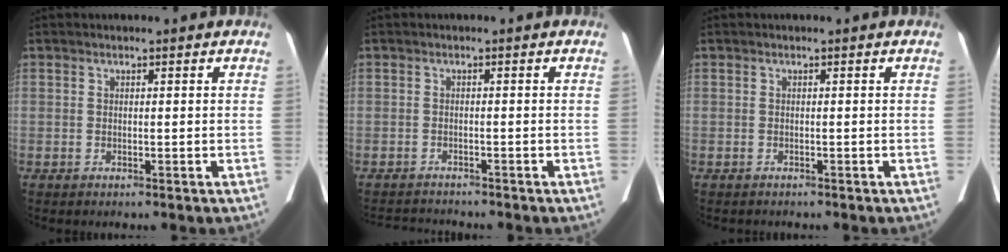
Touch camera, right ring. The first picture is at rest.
{"total": 4.5, "force": [-4.4, 0.3, 0.8], "torque": [-0.015, -0.010, -0.066]}
{"total": 0.6, "force": [-0.5, 0.2, 0.2], "torque": [-0.012, -0.002, -0.008]}